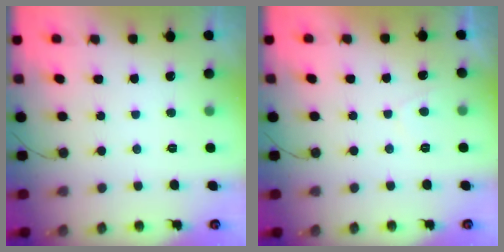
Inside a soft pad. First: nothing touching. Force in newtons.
{"total": 0.9, "press": 0.7, "slide": 0.5}